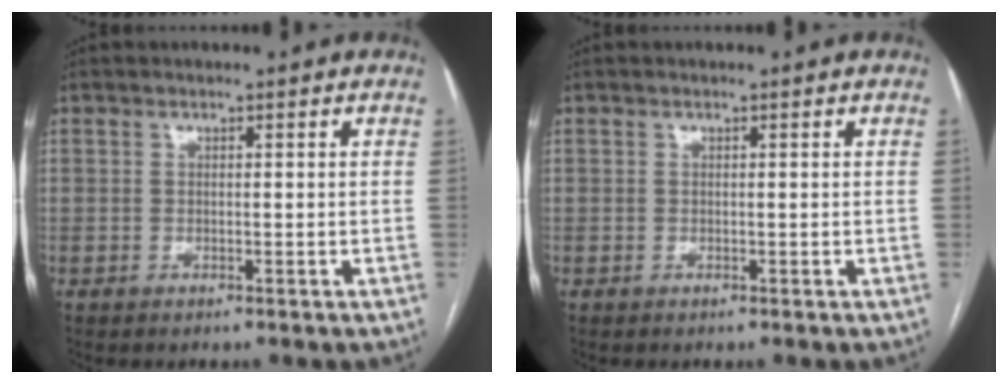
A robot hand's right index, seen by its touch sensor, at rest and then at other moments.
{"total": 0.0}